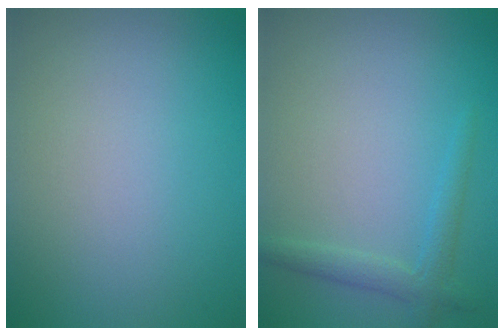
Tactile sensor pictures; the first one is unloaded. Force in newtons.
{"total": 1.2, "press": 1.2, "slide": 0.1}